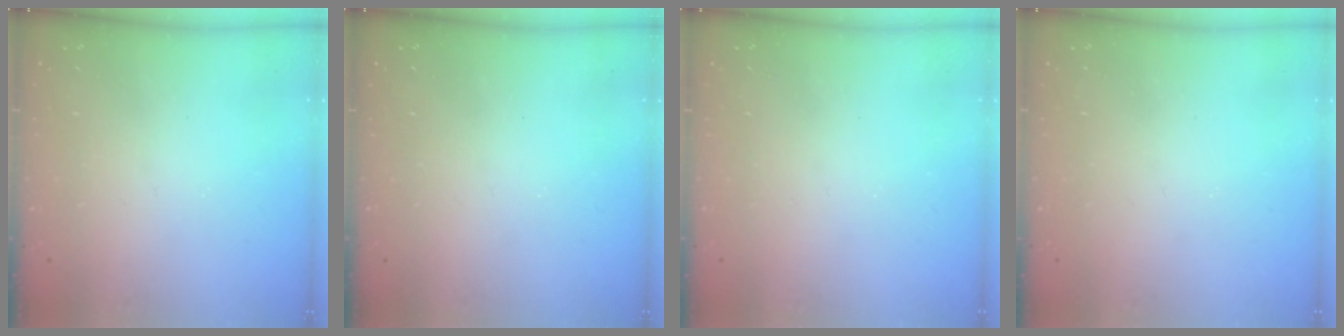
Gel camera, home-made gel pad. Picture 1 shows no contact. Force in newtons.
{"total": 0.0}
{"total": 0.0}
{"total": 0.0}